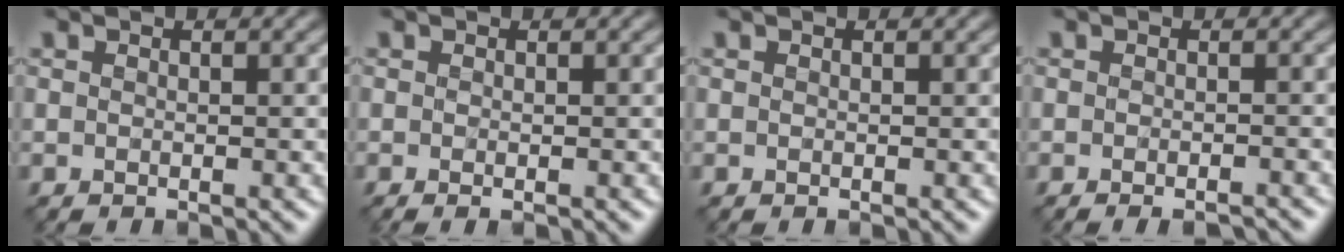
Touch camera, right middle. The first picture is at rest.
{"total": 0.6, "force": [-0.3, 0.1, 0.5], "torque": [-0.013, -0.005, -0.005]}
{"total": 0.0}
{"total": 2.0, "force": [-1.5, 0.2, 1.4], "torque": [-0.019, -0.007, -0.016]}